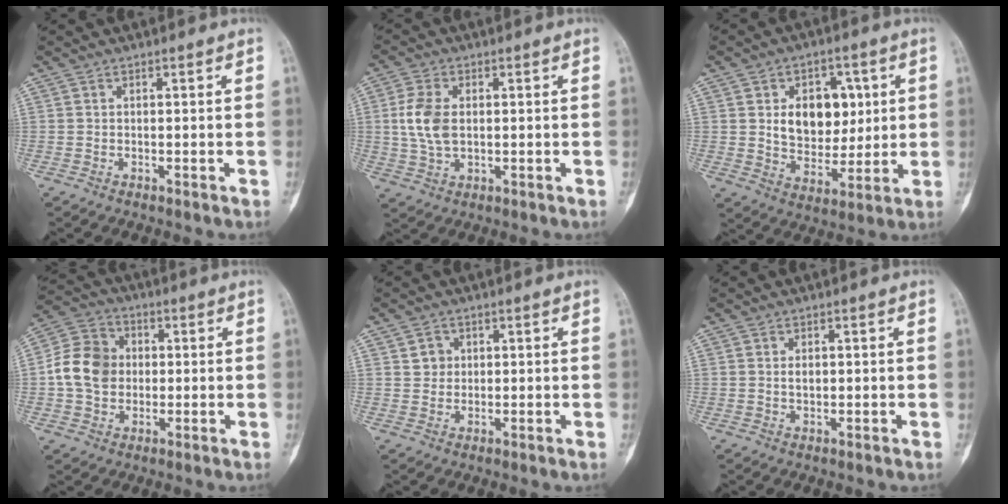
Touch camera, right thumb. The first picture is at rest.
{"total": 7.7, "force": [0.7, 4.7, 6.0], "torque": [-0.129, 0.001, 0.017]}
{"total": 12.7, "force": [2.7, 9.0, 8.6], "torque": [-0.075, -0.012, 0.051]}
{"total": 10.8, "force": [0.0, 9.0, 5.9], "torque": [-0.091, 0.019, -0.010]}
{"total": 2.8, "force": [0.9, 2.5, 0.8], "torque": [0.003, -0.003, 0.014]}
{"total": 1.5, "force": [0.2, 0.9, 1.1], "torque": [-0.012, -0.001, 0.005]}